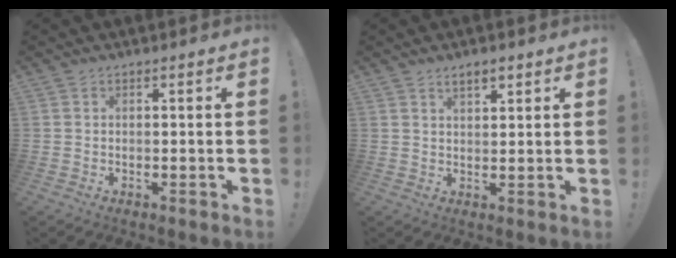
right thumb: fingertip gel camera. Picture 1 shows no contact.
{"total": 3.8, "force": [2.6, 1.4, 2.4], "torque": [-0.035, -0.011, 0.043]}